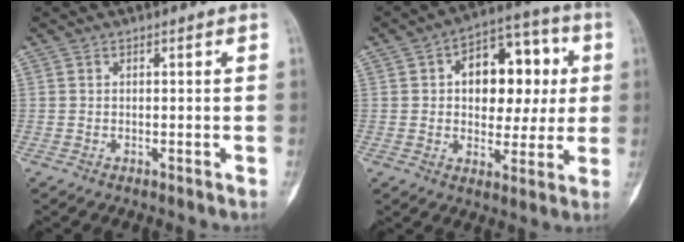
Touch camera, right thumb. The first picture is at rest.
{"total": 16.0, "force": [2.9, 10.2, 12.0], "torque": [-0.113, 0.019, 0.038]}